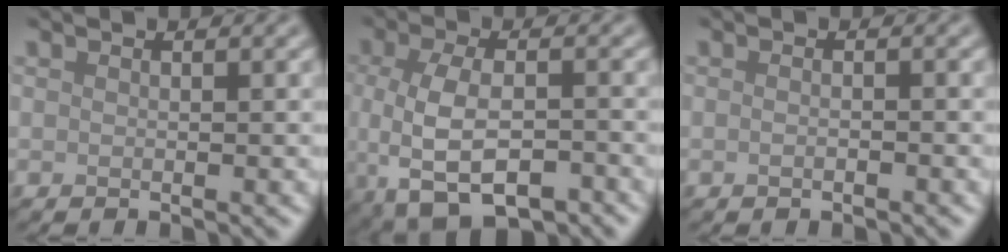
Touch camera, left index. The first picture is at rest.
{"total": 7.6, "force": [-2.7, 3.8, 6.0], "torque": [-0.124, -0.025, -0.047]}
{"total": 0.8, "force": [-0.4, 0.3, 0.7], "torque": [-0.014, -0.002, -0.008]}